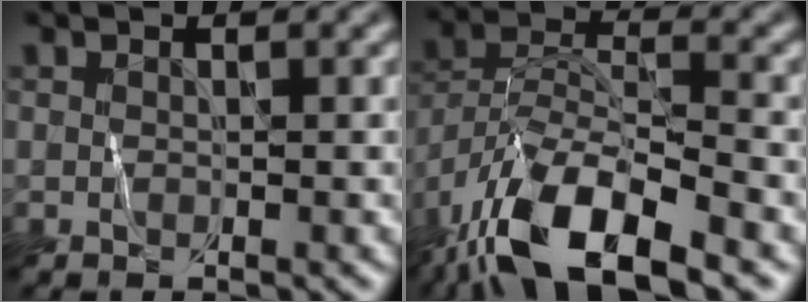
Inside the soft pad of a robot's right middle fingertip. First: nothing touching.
{"total": 11.9, "force": [-8.2, 4.1, 7.5], "torque": [-0.139, 0.000, -0.158]}